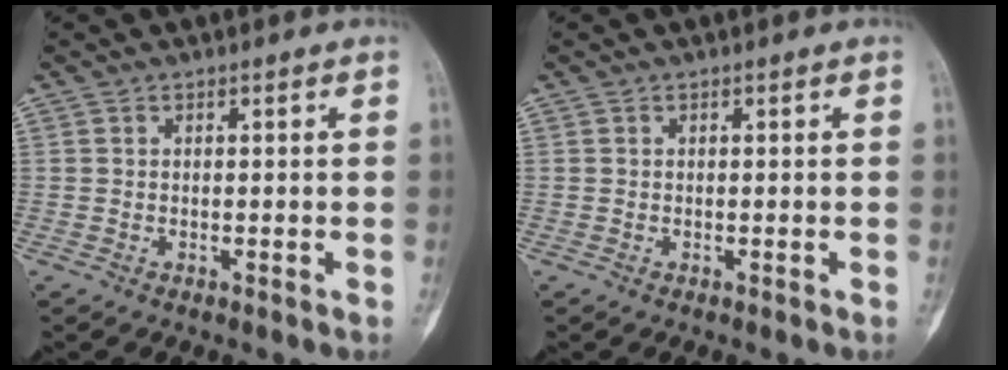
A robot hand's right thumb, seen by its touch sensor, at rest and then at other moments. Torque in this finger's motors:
{"motor_torque": [-0.20, -0.20, 0.11, 0.11, 0.00]}